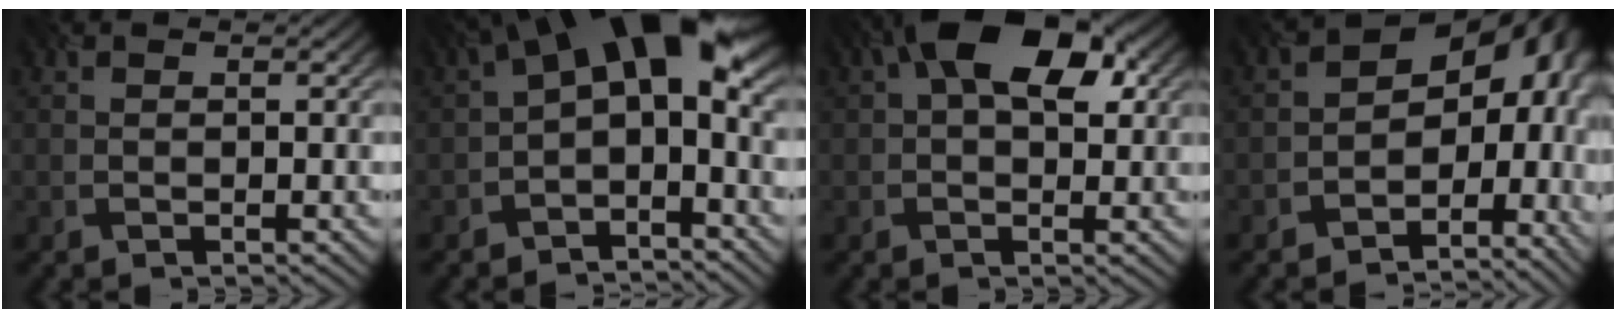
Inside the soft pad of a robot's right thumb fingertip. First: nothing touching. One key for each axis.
{"total": 12.3, "fx": 0.9, "fy": 6.5, "fz": 10.4, "tx": -0.172, "ty": 0.010, "tz": 0.003}
{"total": 10.8, "fx": 3.5, "fy": 5.8, "fz": 8.5, "tx": -0.138, "ty": 0.022, "tz": 0.046}
{"total": 14.0, "fx": -2.1, "fy": 9.8, "fz": 9.7, "tx": -0.123, "ty": -0.034, "tz": -0.002}